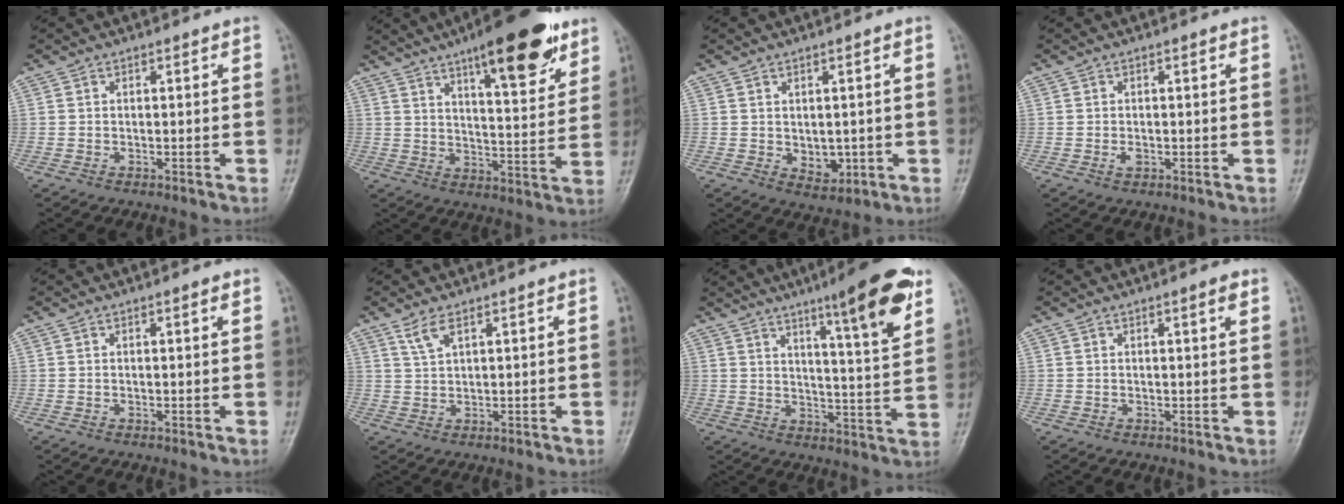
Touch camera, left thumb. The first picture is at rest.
{"total": 17.9, "force": [11.0, 5.3, 13.1], "torque": [-0.159, -0.050, 0.165]}
{"total": 4.5, "force": [-0.4, 3.1, 3.2], "torque": [-0.026, -0.004, 0.008]}
{"total": 1.4, "force": [-0.1, 0.8, 1.2], "torque": [-0.017, 0.000, -0.002]}
{"total": 1.0, "force": [0.5, 0.1, 0.8], "torque": [-0.013, 0.000, 0.006]}
{"total": 2.9, "force": [1.9, 0.8, 2.0], "torque": [-0.046, -0.001, 0.045]}
{"total": 14.9, "force": [8.7, 1.8, 11.9], "torque": [-0.159, -0.044, 0.126]}
{"total": 1.8, "force": [1.0, 0.2, 1.5], "torque": [-0.024, -0.004, 0.013]}